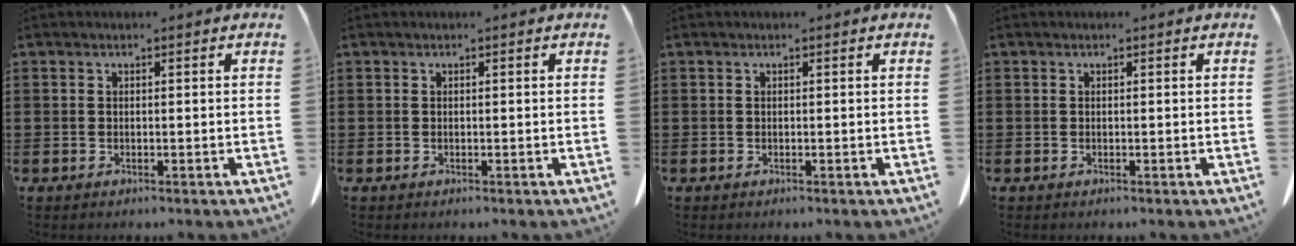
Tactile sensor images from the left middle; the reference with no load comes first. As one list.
[{"total": 0.0}, {"total": 0.0}, {"total": 0.0}]